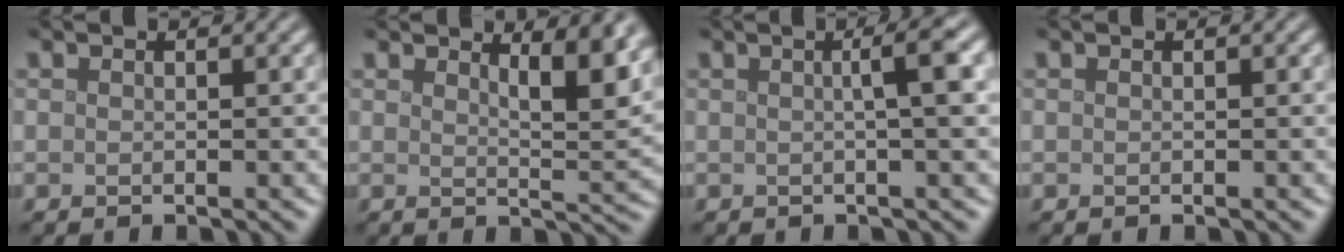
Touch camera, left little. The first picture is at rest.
{"total": 4.6, "force": [2.7, 1.2, 3.5], "torque": [-0.046, -0.008, 0.040]}
{"total": 4.0, "force": [0.5, 0.8, 3.9], "torque": [-0.046, 0.013, 0.001]}
{"total": 0.0}